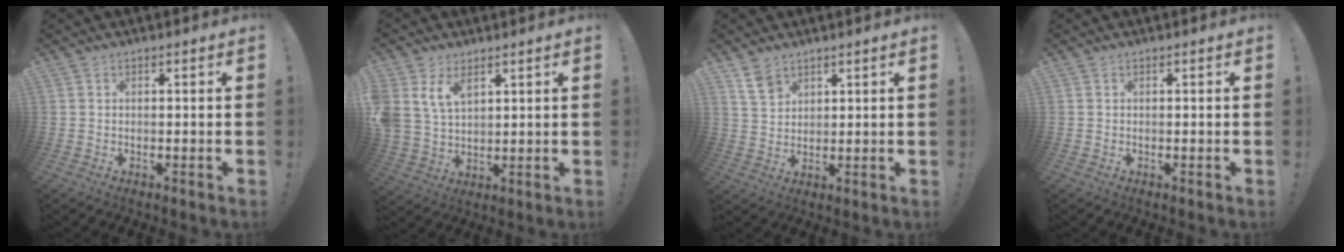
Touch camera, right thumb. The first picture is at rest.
{"total": 8.6, "force": [5.1, 5.5, 4.3], "torque": [-0.089, -0.024, 0.102]}
{"total": 5.5, "force": [4.1, 3.1, 2.0], "torque": [-0.033, -0.021, 0.078]}
{"total": 0.0}